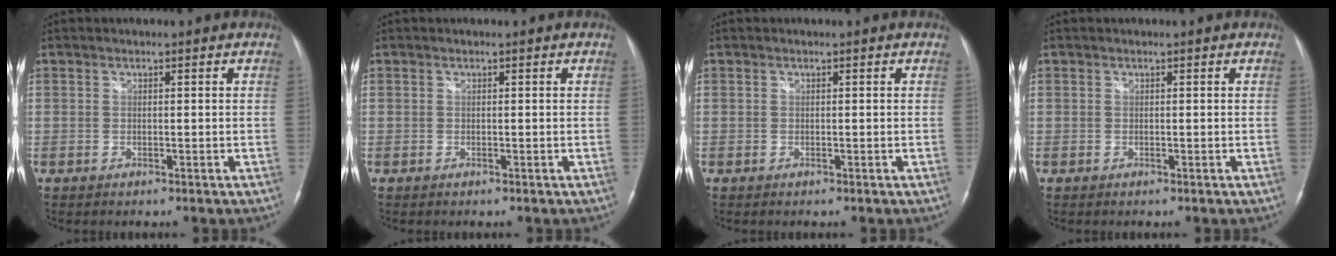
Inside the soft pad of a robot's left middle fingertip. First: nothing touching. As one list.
[{"total": 0.0}, {"total": 0.0}, {"total": 0.0}]